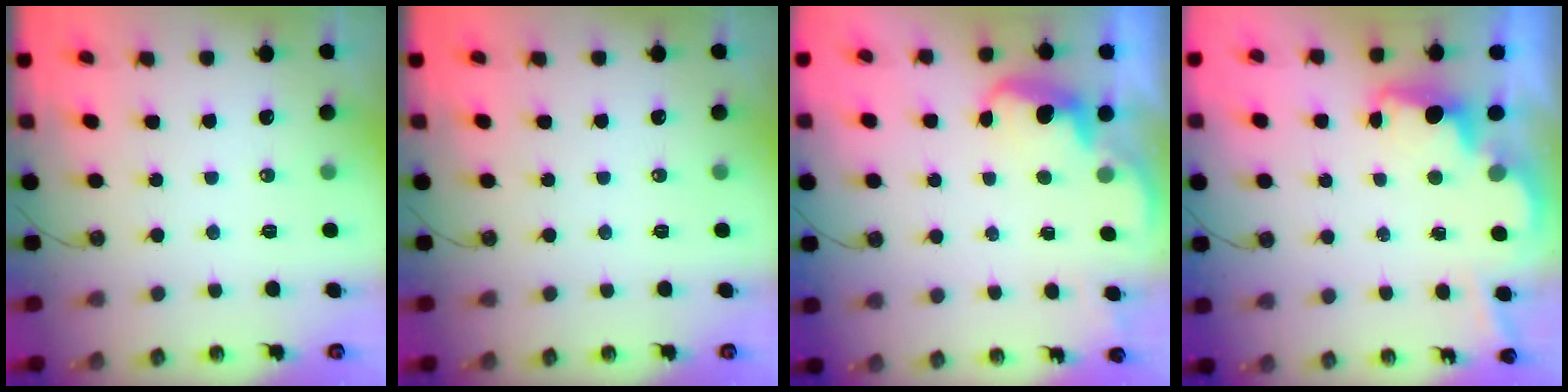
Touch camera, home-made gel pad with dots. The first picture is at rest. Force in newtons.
{"total": 0.0}
{"total": 2.8, "press": 2.6, "slide": 0.9}
{"total": 3.6, "press": 3.5, "slide": 0.7}